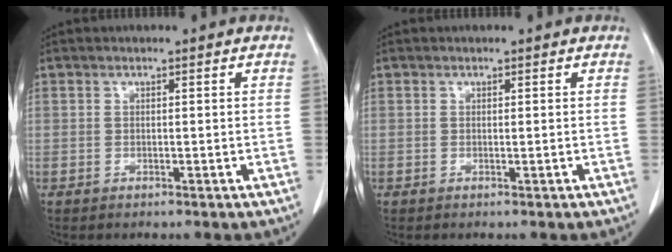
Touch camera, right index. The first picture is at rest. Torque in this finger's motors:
{"motor_torque": [0.11, -0.05, -0.02, 0.01]}